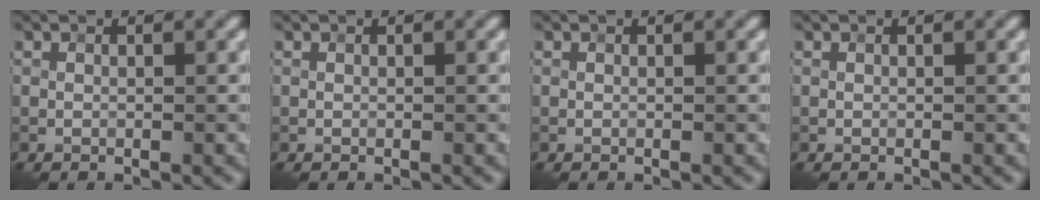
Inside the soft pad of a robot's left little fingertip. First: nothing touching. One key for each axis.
{"total": 0.0}
{"total": 0.0}
{"total": 0.0}